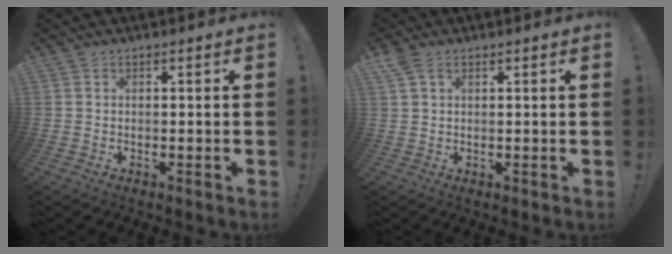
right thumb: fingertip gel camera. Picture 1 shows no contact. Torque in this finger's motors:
{"motor_torque": [-0.16, 0.42, 0.24, -0.17, 0.13]}